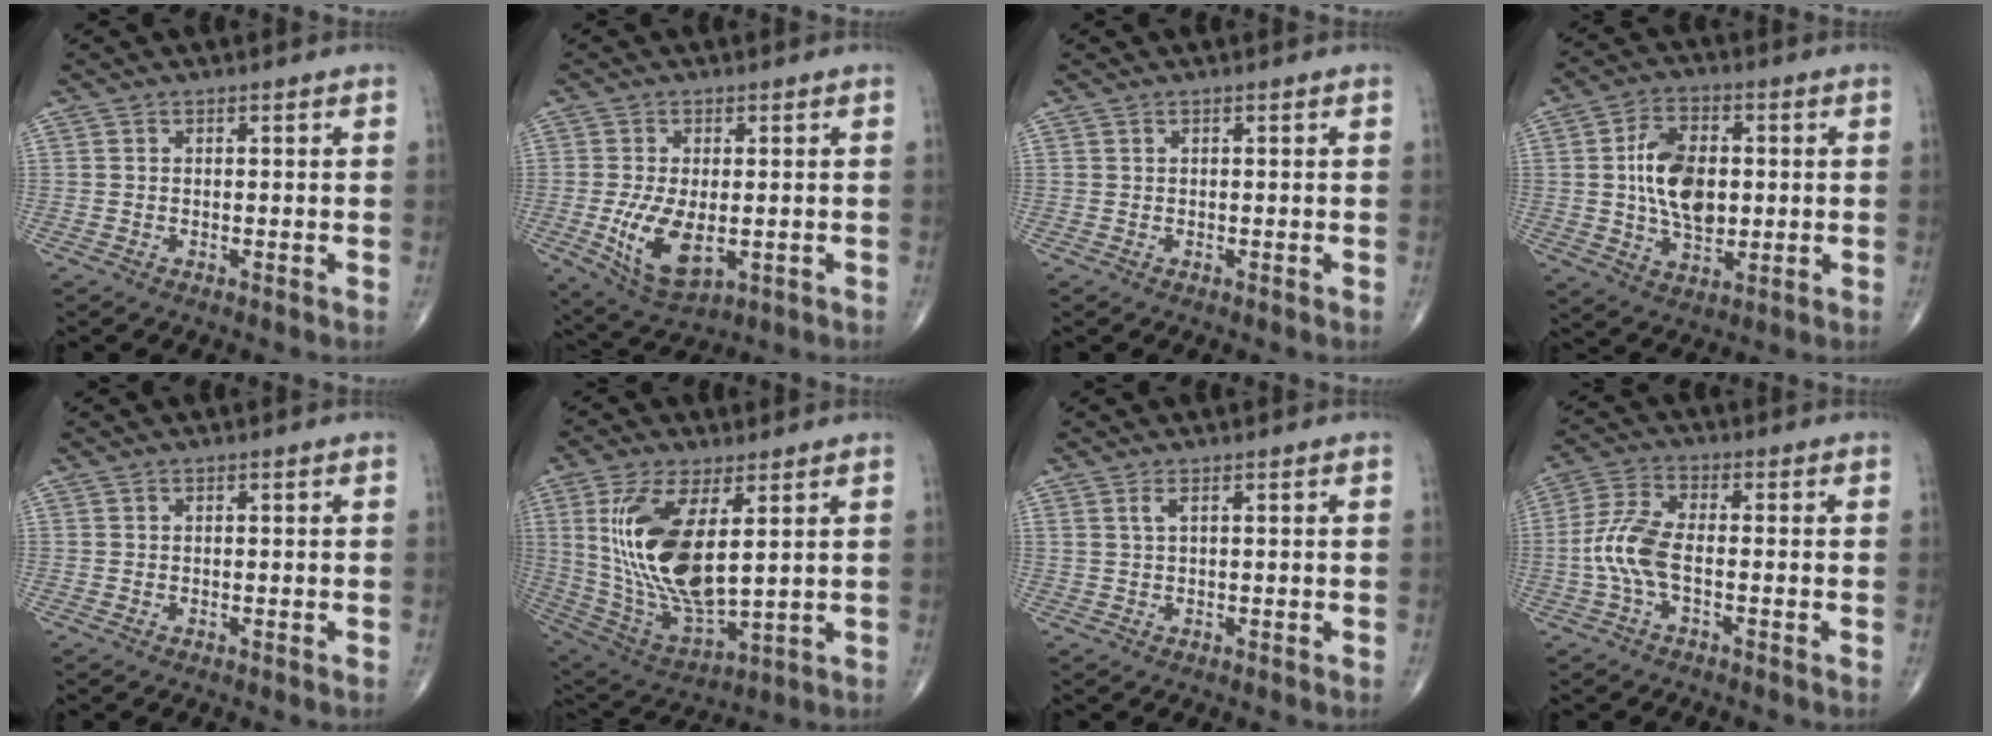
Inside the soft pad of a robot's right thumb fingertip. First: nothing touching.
{"total": 10.0, "force": [-1.8, 5.0, 8.4], "torque": [-0.157, -0.019, -0.018]}
{"total": 0.0}
{"total": 12.6, "force": [0.8, 7.8, 9.9], "torque": [-0.158, 0.002, 0.017]}
{"total": 0.0}
{"total": 19.1, "force": [4.2, 7.9, 16.8], "torque": [-0.343, -0.027, 0.097]}
{"total": 1.3, "force": [0.6, 0.3, 1.1], "torque": [-0.030, 0.003, 0.016]}
{"total": 7.8, "force": [-1.7, 3.2, 6.9], "torque": [-0.170, 0.021, -0.038]}